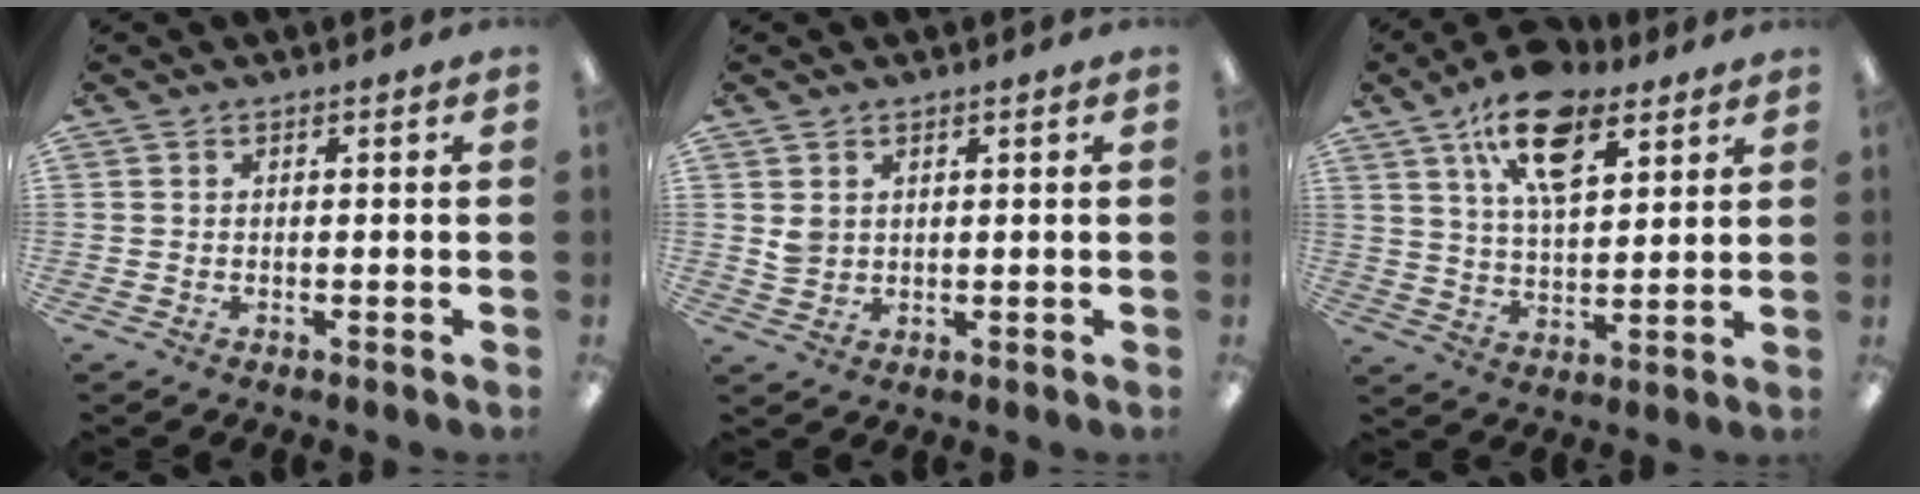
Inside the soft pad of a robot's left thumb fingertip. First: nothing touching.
{"total": 2.7, "force": [1.3, 2.1, 1.0], "torque": [-0.023, 0.002, 0.025]}
{"total": 15.8, "force": [9.1, 7.7, 10.4], "torque": [-0.166, -0.026, 0.158]}